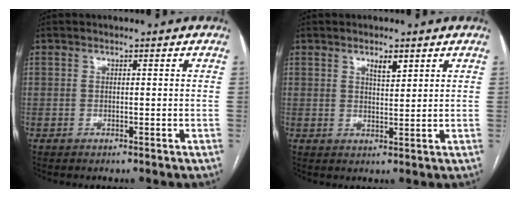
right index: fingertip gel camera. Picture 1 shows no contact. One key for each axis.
{"total": 2.7, "fx": 1.7, "fy": 0.8, "fz": 2.0, "tx": -0.036, "ty": -0.003, "tz": 0.031}